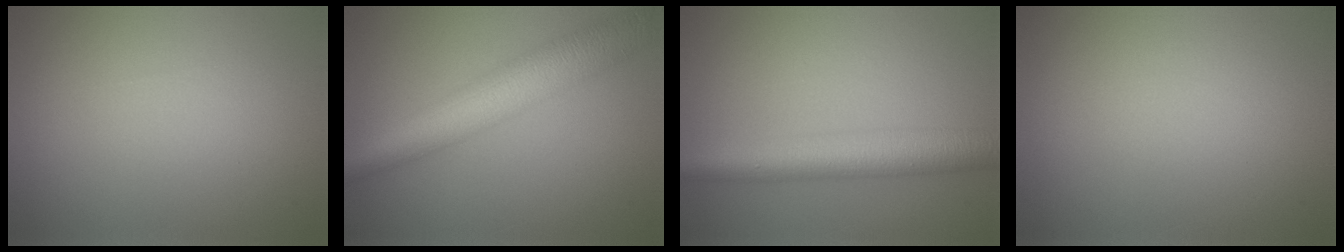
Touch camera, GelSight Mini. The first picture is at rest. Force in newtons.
{"total": 8.3, "press": 8.3, "slide": 0.3}
{"total": 6.8, "press": 6.8, "slide": 0.0}
{"total": 0.0}